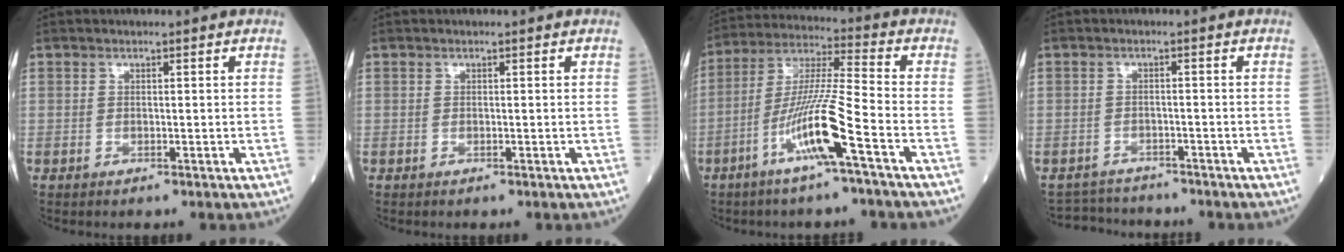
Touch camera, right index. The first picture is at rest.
{"total": 0.0}
{"total": 11.8, "force": [-5.3, -0.8, 10.5], "torque": [-0.206, -0.001, -0.105]}
{"total": 4.6, "force": [-4.5, 0.8, -0.4], "torque": [0.007, 0.001, -0.072]}